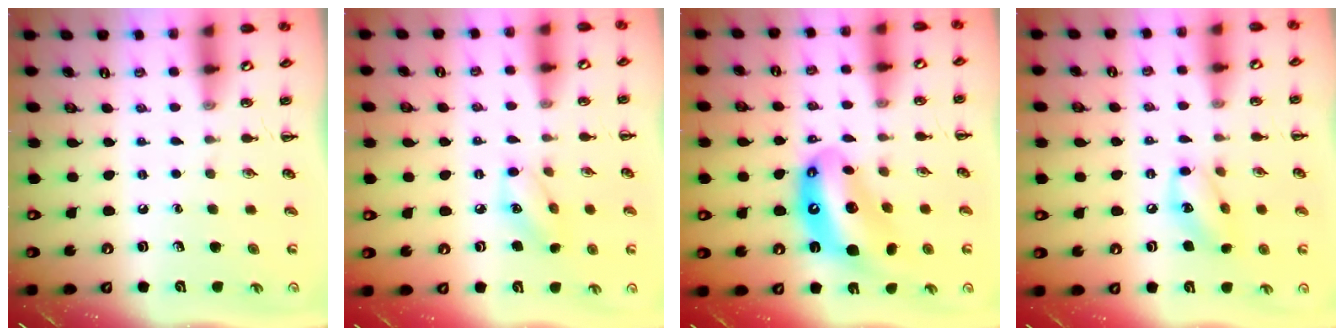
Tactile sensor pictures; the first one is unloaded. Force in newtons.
{"total": 6.8, "press": 6.8, "slide": 0.7}
{"total": 13.6, "press": 13.1, "slide": 3.7}
{"total": 10.8, "press": 10.7, "slide": 1.7}